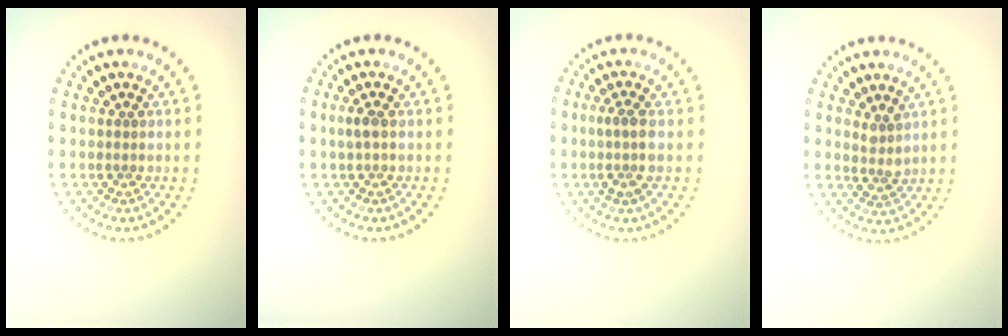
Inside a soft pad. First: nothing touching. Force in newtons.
{"total": 1.1, "press": 1.0, "slide": 0.3}
{"total": 2.2, "press": 1.7, "slide": 1.3}
{"total": 1.7, "press": 1.3, "slide": 1.2}